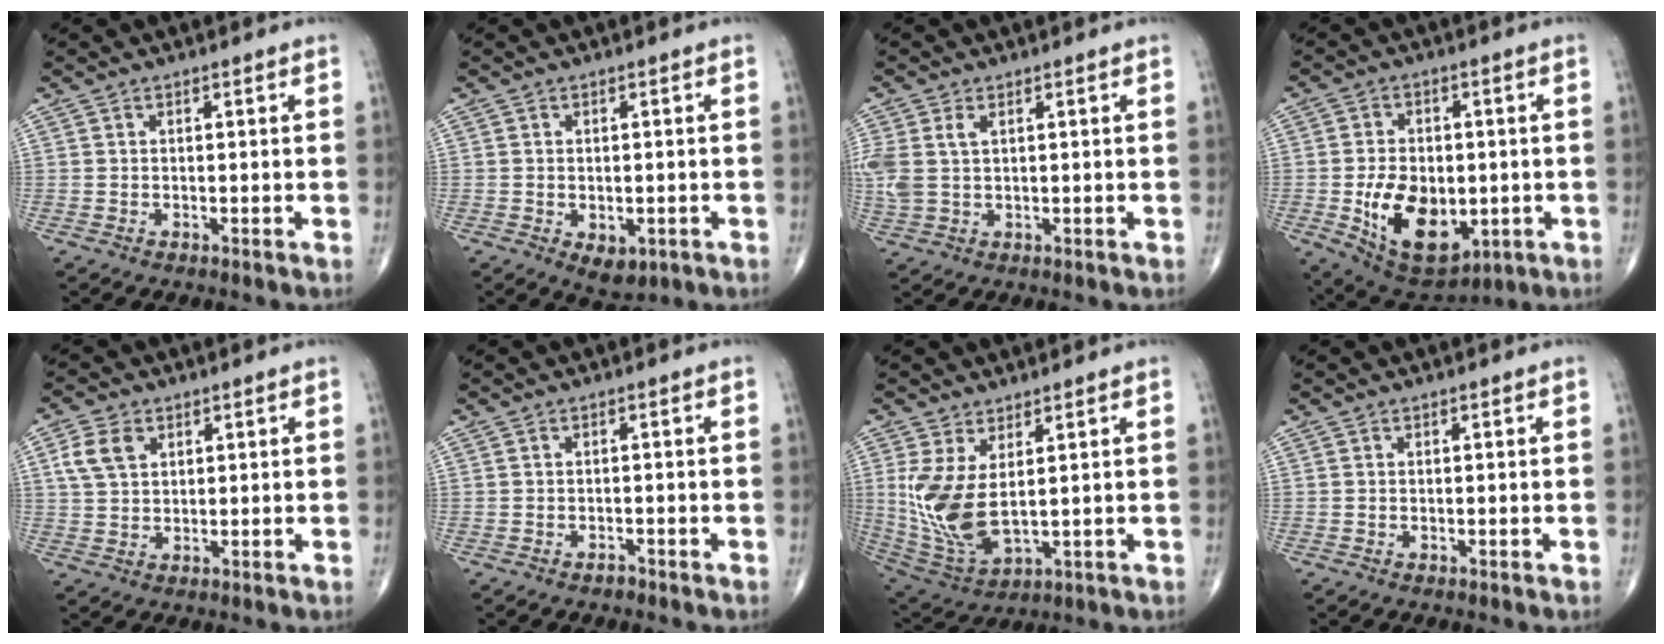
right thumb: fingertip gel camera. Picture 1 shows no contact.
{"total": 4.6, "force": [-1.5, 2.8, 3.3], "torque": [-0.041, -0.001, -0.010]}
{"total": 6.4, "force": [1.5, 3.9, 4.8], "torque": [-0.132, 0.012, 0.039]}
{"total": 15.7, "force": [-3.0, 9.9, 11.8], "torque": [-0.162, -0.006, -0.027]}
{"total": 5.9, "force": [2.2, 4.1, 3.6], "torque": [-0.065, 0.002, 0.044]}
{"total": 0.9, "force": [-0.7, 0.5, 0.3], "torque": [-0.003, 0.001, -0.014]}
{"total": 12.0, "force": [1.9, 5.7, 10.4], "torque": [-0.225, -0.022, 0.058]}
{"total": 0.0}